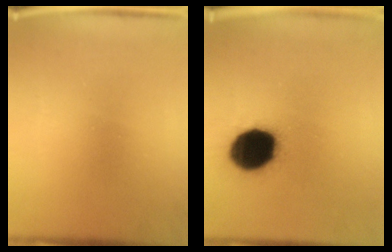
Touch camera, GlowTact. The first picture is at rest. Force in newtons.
{"total": 18.5}